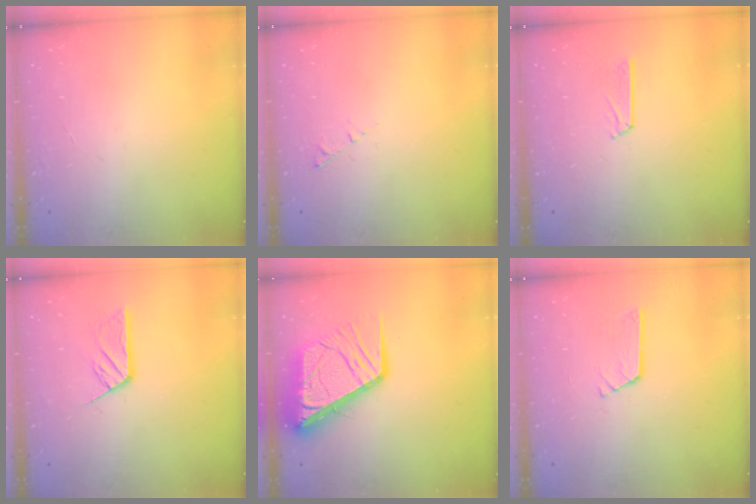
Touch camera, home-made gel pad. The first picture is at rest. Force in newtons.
{"total": 2.9, "press": 2.9, "slide": 0.4}
{"total": 3.1, "press": 3.1, "slide": 0.3}
{"total": 6.0, "press": 6.0, "slide": 0.5}
{"total": 15.8, "press": 15.7, "slide": 1.8}
{"total": 2.7, "press": 2.7, "slide": 0.3}